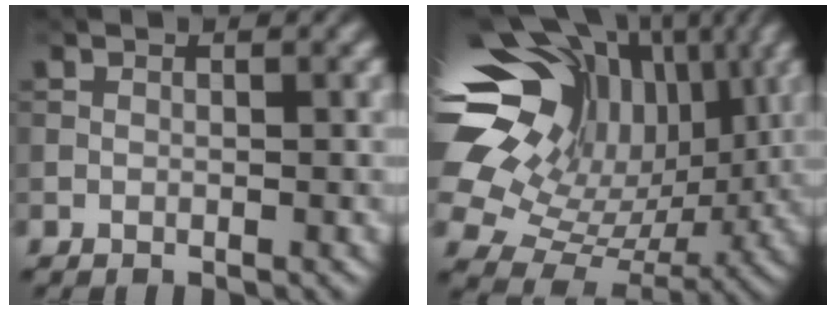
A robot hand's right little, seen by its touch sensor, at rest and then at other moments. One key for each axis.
{"total": 19.0, "fx": 5.8, "fy": 13.1, "fz": 12.5, "tx": -0.247, "ty": 0.032, "tz": 0.113}